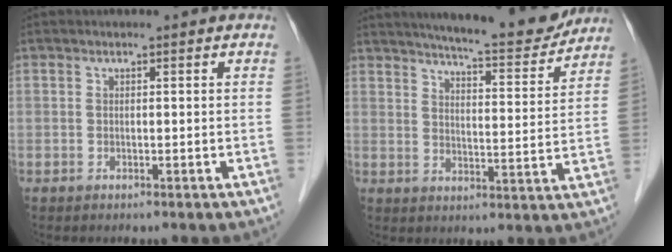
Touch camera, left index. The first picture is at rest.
{"total": 14.5, "force": [13.3, 1.5, 5.7], "torque": [-0.081, -0.020, 0.174]}